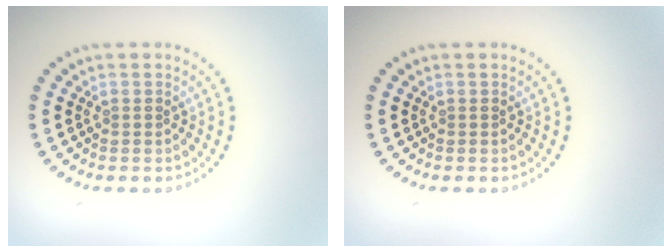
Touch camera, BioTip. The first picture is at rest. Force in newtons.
{"total": 0.0}